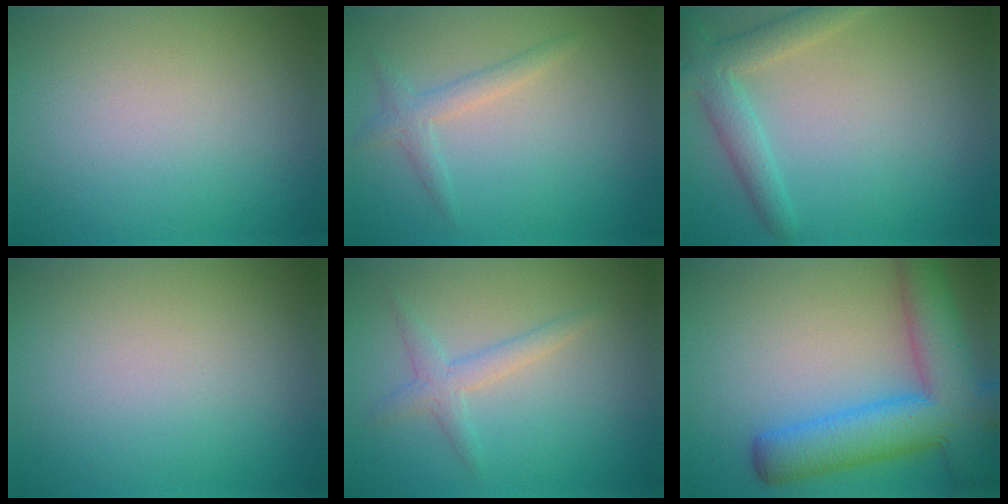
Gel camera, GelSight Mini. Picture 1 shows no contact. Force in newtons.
{"total": 1.9, "press": 1.9, "slide": 0.0}
{"total": 3.6, "press": 3.6, "slide": 0.3}
{"total": 0.0}
{"total": 2.0, "press": 2.0, "slide": 0.0}
{"total": 9.4, "press": 9.4, "slide": 0.4}